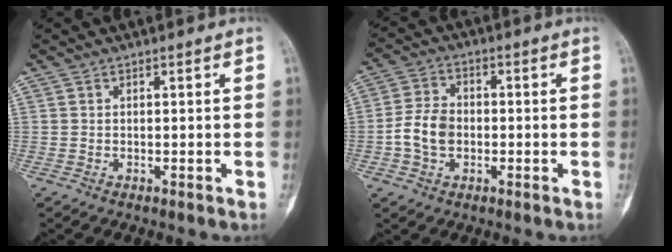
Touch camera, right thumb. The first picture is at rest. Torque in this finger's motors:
{"motor_torque": [0.28, 0.20, 0.52, -0.51, 0.02]}